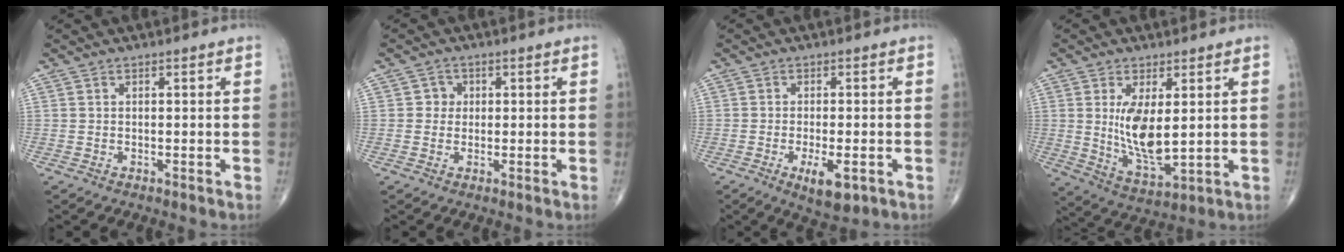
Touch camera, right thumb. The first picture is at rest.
{"total": 2.3, "force": [0.3, 2.2, 0.6], "torque": [0.008, 0.005, -0.002]}
{"total": 6.3, "force": [-2.5, 2.3, 5.3], "torque": [-0.083, -0.007, -0.032]}
{"total": 10.6, "force": [1.5, 4.5, 9.5], "torque": [-0.168, -0.028, 0.042]}